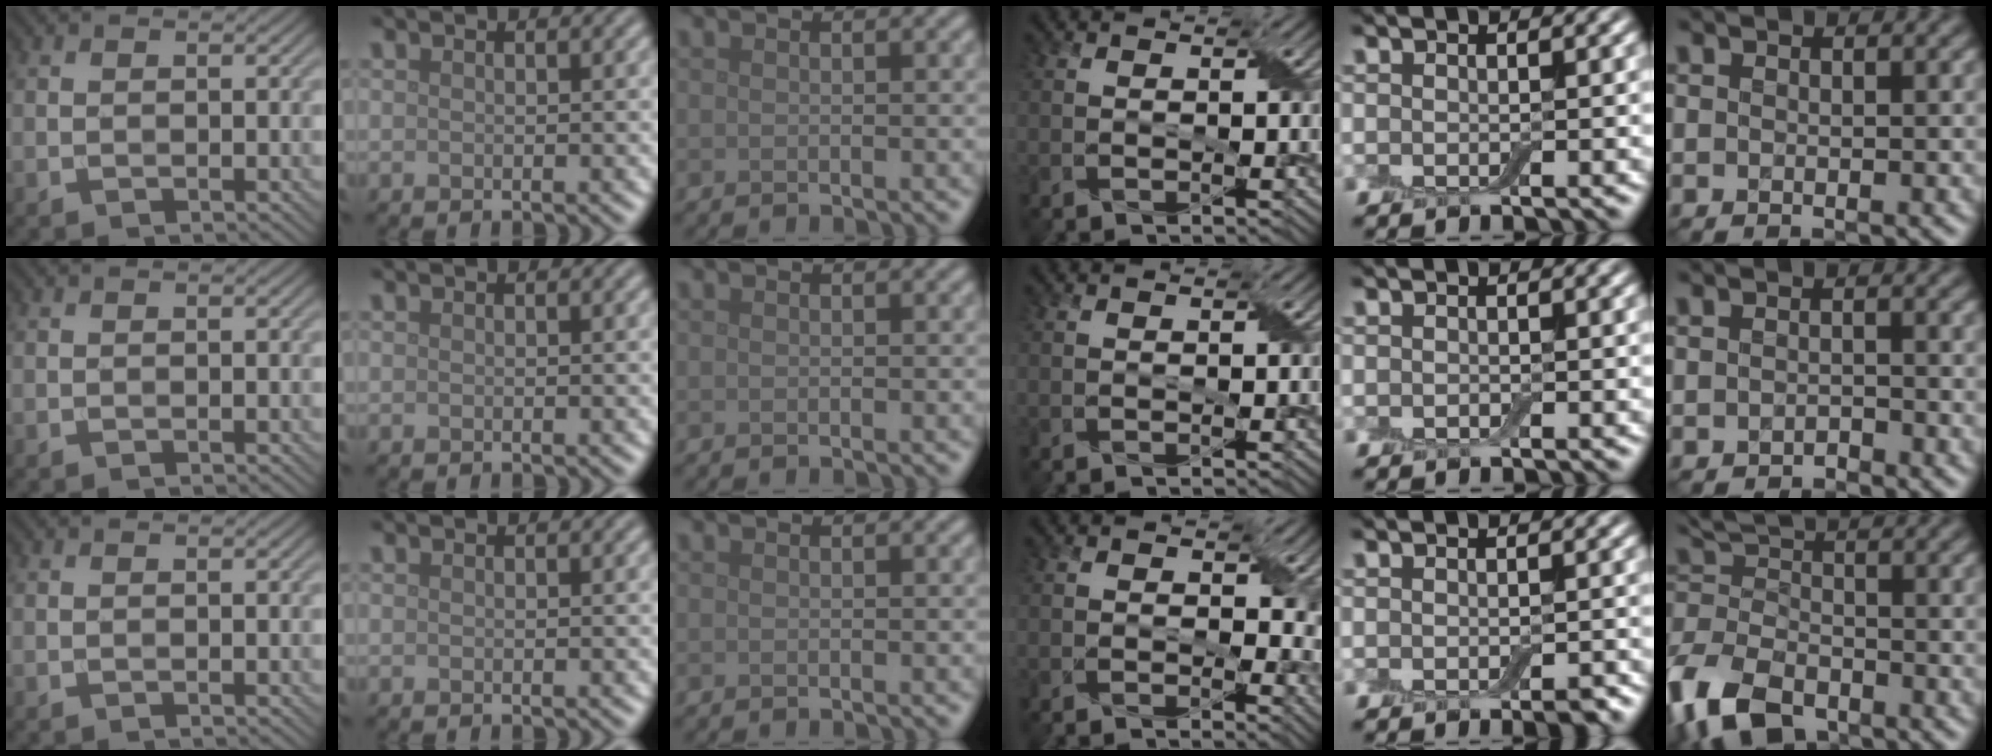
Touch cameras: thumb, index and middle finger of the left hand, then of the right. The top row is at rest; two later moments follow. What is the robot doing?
{"motion": "peel", "object": "aluminum foil"}